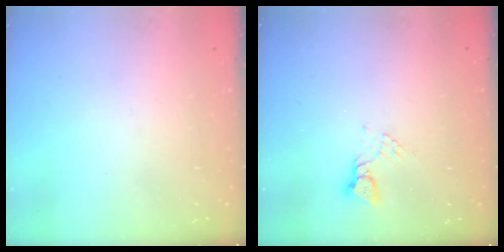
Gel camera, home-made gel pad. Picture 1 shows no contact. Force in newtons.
{"total": 2.7, "press": 2.7, "slide": 0.2}